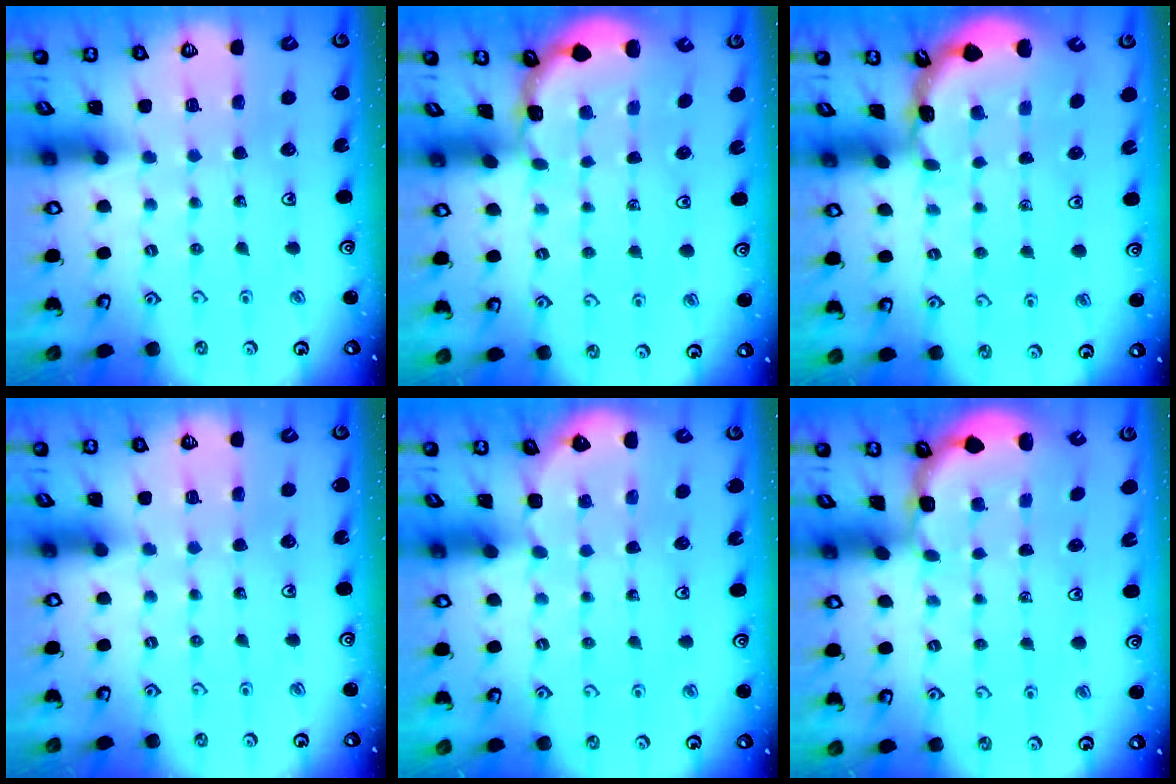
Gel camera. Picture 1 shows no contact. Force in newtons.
{"total": 1.1, "press": 1.1, "slide": 0.3}
{"total": 1.6, "press": 1.6, "slide": 0.1}
{"total": 0.0}
{"total": 3.2, "press": 3.2, "slide": 0.2}
{"total": 1.8, "press": 1.4, "slide": 1.1}